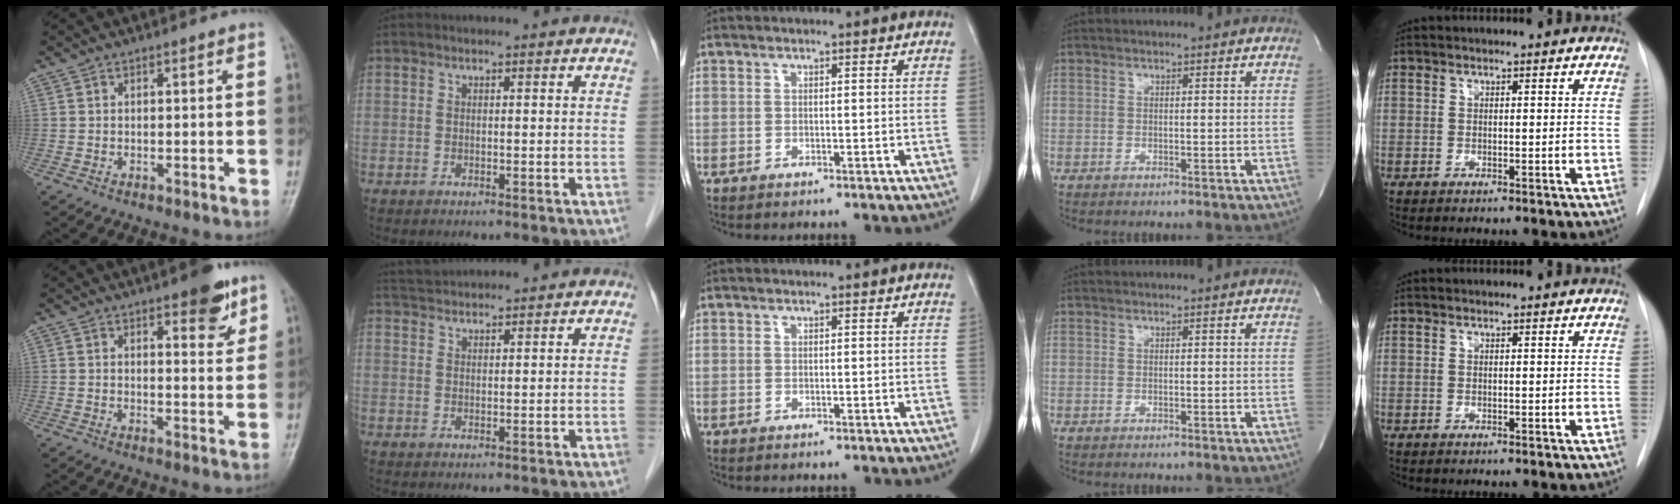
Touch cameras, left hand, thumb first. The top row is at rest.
{"thumb": {"total": 7.0, "force": [4.3, 2.6, 4.9], "torque": [-0.042, -0.023, 0.052]}, "index": {"total": 4.8, "force": [4.7, -0.3, 0.9], "torque": [-0.021, 0.032, 0.089]}}